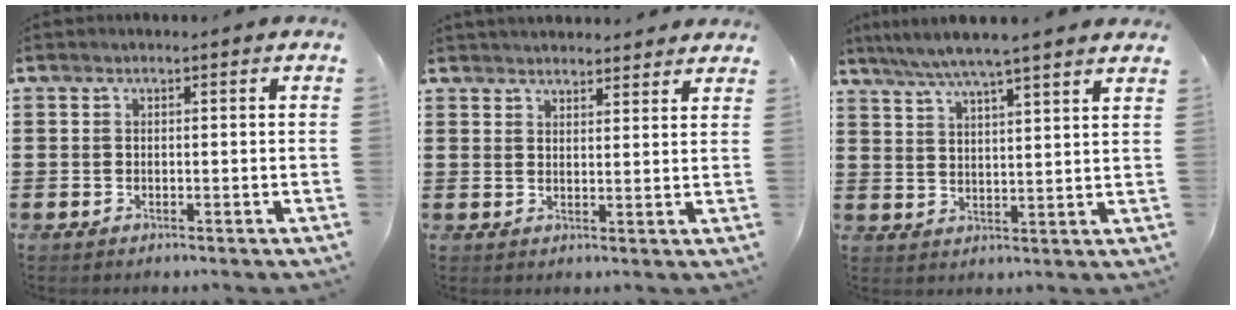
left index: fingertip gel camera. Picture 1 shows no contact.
{"total": 2.6, "force": [2.6, 0.2, -0.2], "torque": [-0.004, -0.005, 0.049]}
{"total": 5.5, "force": [4.8, -0.7, 2.5], "torque": [-0.065, -0.023, 0.083]}